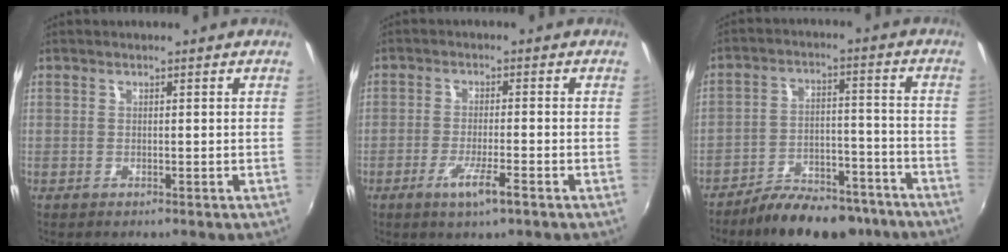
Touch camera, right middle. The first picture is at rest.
{"total": 5.3, "force": [-3.0, 0.3, 4.3], "torque": [-0.088, -0.012, -0.054]}
{"total": 15.5, "force": [-12.6, 6.0, 6.9], "torque": [-0.120, 0.009, -0.173]}